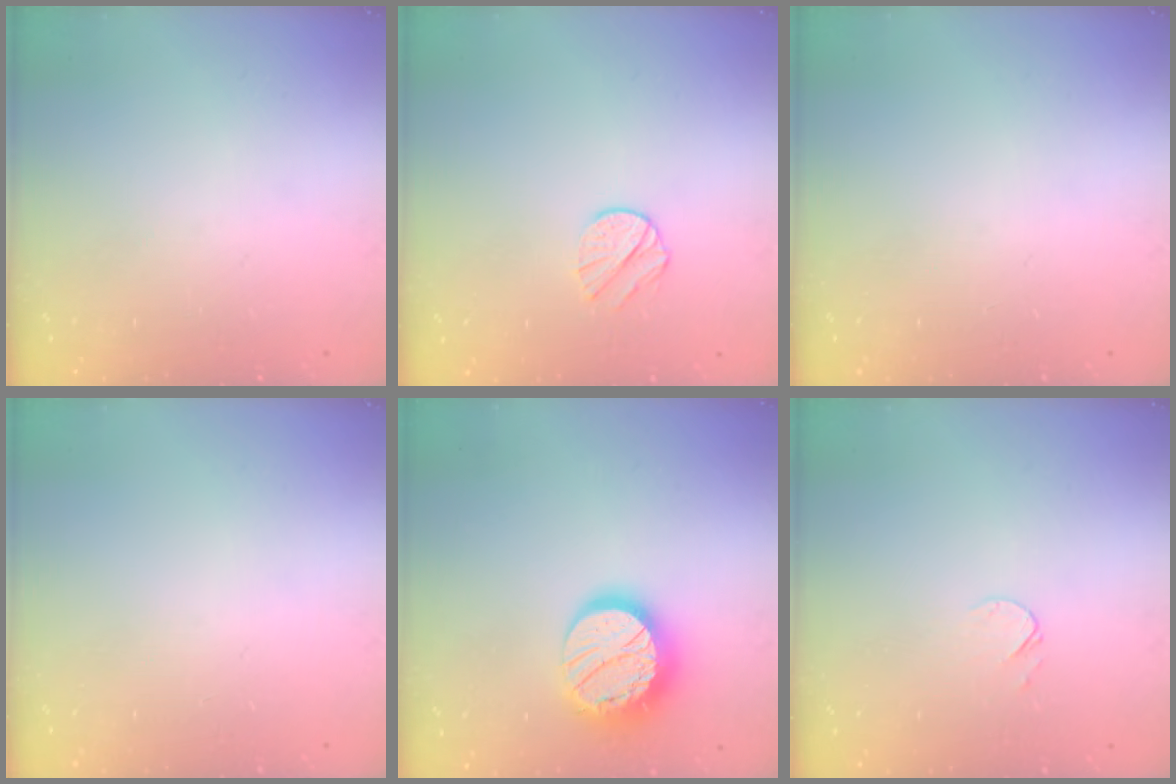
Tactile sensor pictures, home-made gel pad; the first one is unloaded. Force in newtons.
{"total": 6.8, "press": 6.8, "slide": 0.6}
{"total": 0.0}
{"total": 0.0}
{"total": 18.0, "press": 17.9, "slide": 1.2}
{"total": 4.0, "press": 3.9, "slide": 0.5}